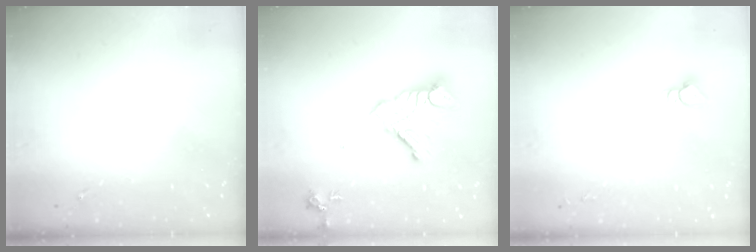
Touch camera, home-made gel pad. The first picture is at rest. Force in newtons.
{"total": 15.8, "press": 15.7, "slide": 1.7}
{"total": 4.0, "press": 4.0, "slide": 0.3}